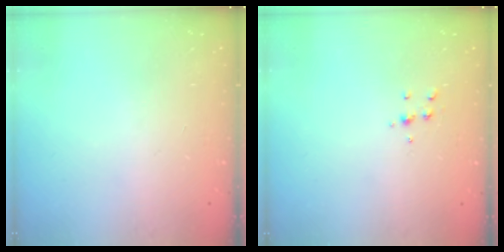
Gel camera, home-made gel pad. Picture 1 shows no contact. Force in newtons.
{"total": 5.3, "press": 5.3, "slide": 0.5}